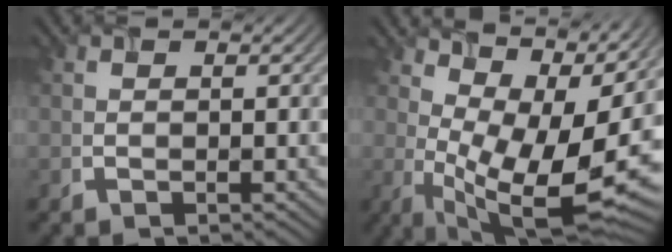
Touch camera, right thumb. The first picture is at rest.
{"total": 12.4, "force": [3.6, 5.3, 10.6], "torque": [-0.180, -0.006, 0.082]}